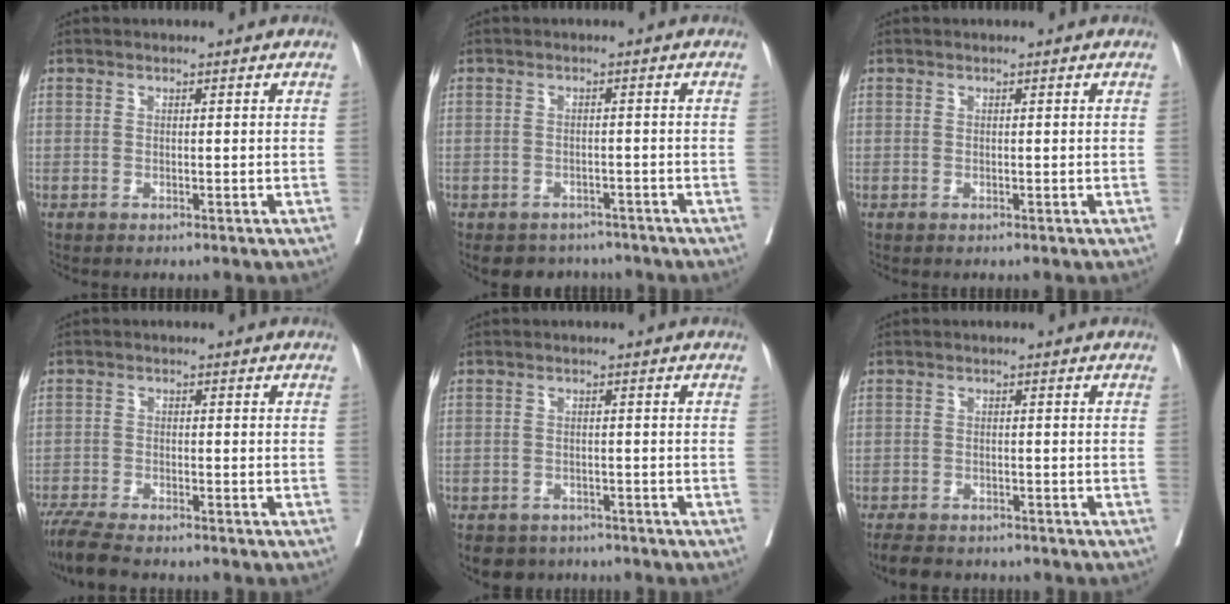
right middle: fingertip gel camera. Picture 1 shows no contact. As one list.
[{"total": 6.1, "force": [-5.3, 2.9, 0.7], "torque": [0.000, 0.006, -0.066]}, {"total": 0.0}, {"total": 7.6, "force": [-6.5, 0.9, 3.8], "torque": [-0.069, -0.022, -0.113]}, {"total": 6.3, "force": [-5.2, 3.4, 1.1], "torque": [-0.020, -0.001, -0.072]}, {"total": 7.7, "force": [-6.6, 2.5, 3.1], "torque": [-0.056, -0.009, -0.096]}]